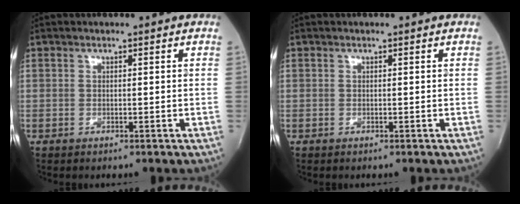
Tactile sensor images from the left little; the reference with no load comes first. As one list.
[{"total": 0.0}]